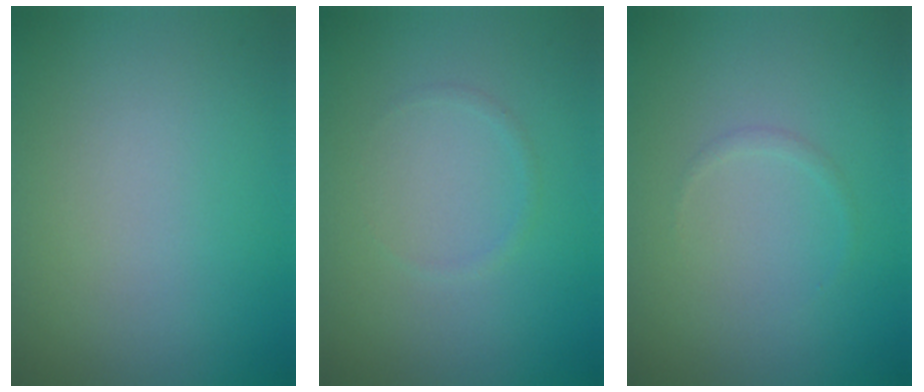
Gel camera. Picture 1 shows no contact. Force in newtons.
{"total": 0.5, "press": 0.5, "slide": 0.0}
{"total": 0.5, "press": 0.5, "slide": 0.0}